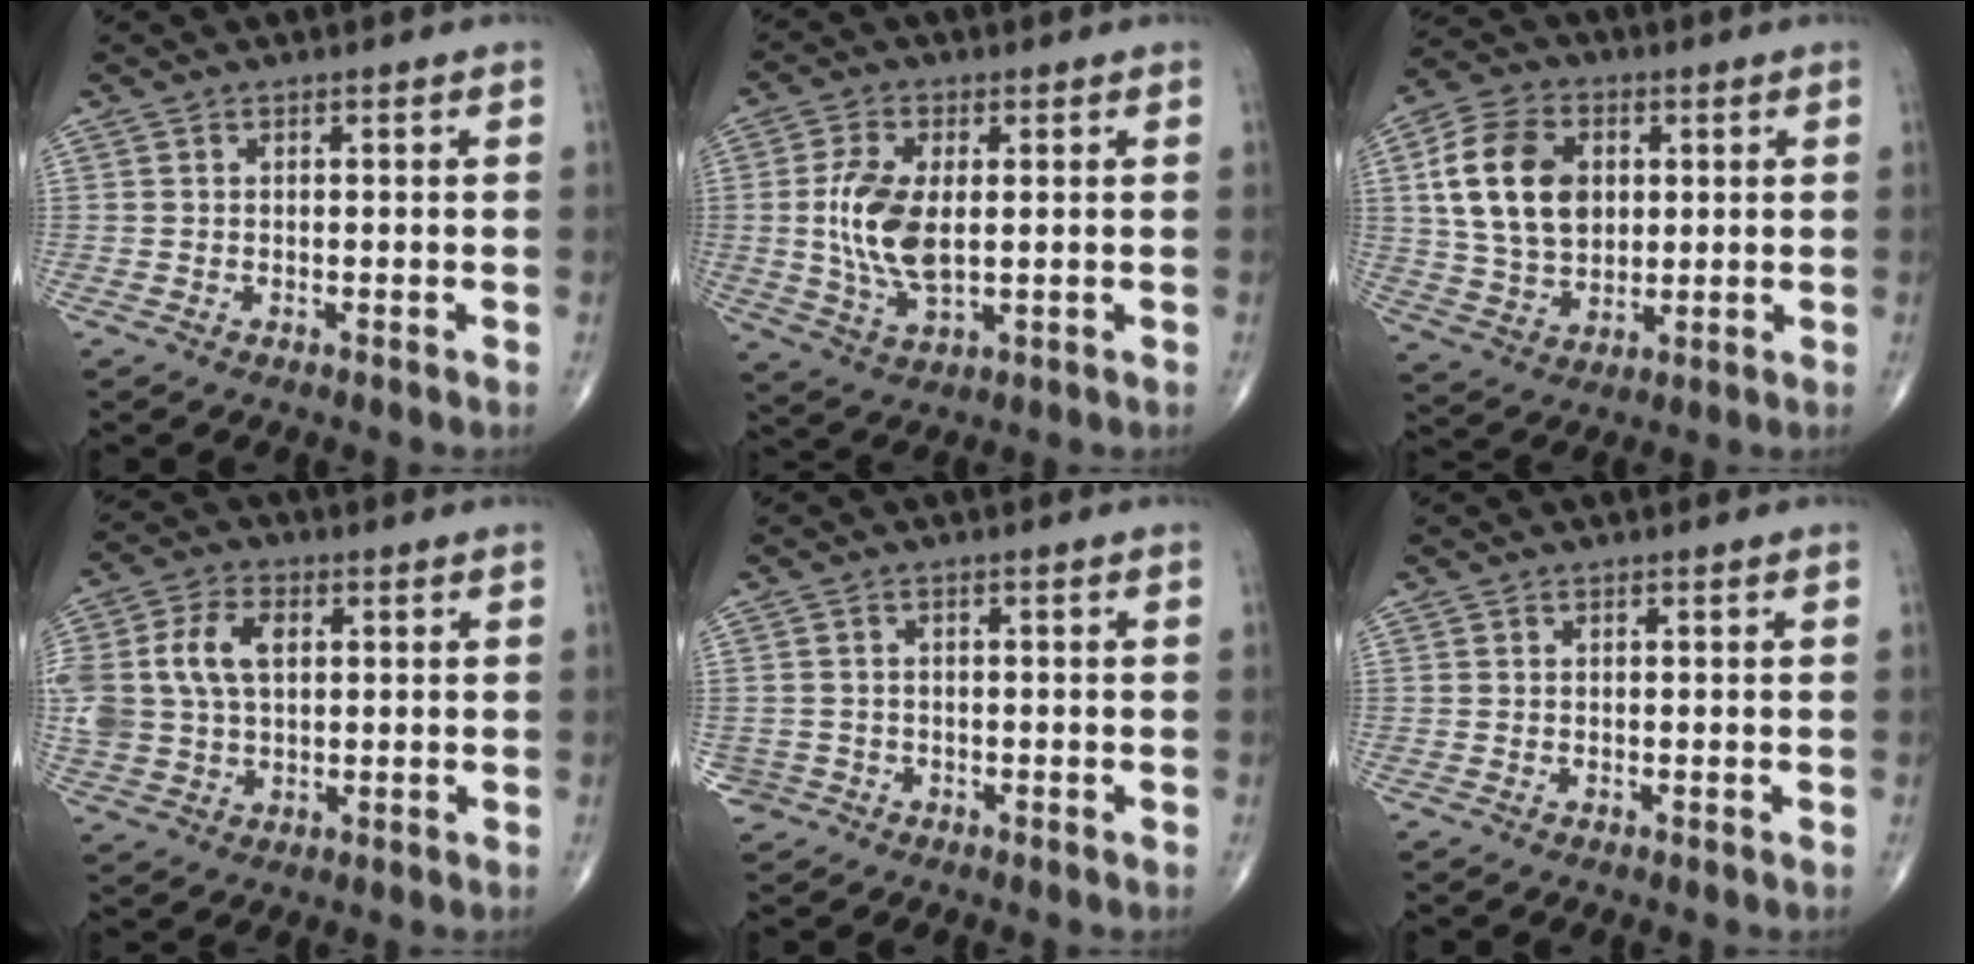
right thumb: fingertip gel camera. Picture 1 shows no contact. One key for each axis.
{"total": 10.5, "fx": 0.6, "fy": 5.3, "fz": 9.0, "tx": -0.190, "ty": -0.010, "tz": 0.016}
{"total": 15.3, "fx": 3.1, "fy": 10.8, "fz": 10.5, "tx": -0.172, "ty": 0.000, "tz": 0.058}
{"total": 13.3, "fx": 2.5, "fy": 9.1, "fz": 9.3, "tx": -0.202, "ty": 0.007, "tz": 0.050}
{"total": 2.5, "fx": -1.0, "fy": 2.2, "fz": -0.4, "tx": 0.019, "ty": 0.011, "tz": -0.021}
{"total": 0.0}